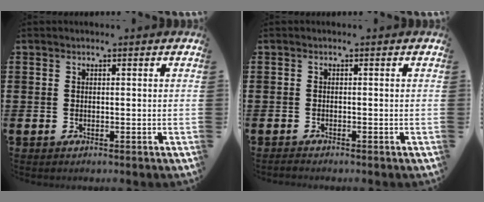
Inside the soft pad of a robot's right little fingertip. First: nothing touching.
{"total": 0.5, "force": [-0.5, 0.0, 0.1], "torque": [-0.003, -0.001, -0.011]}